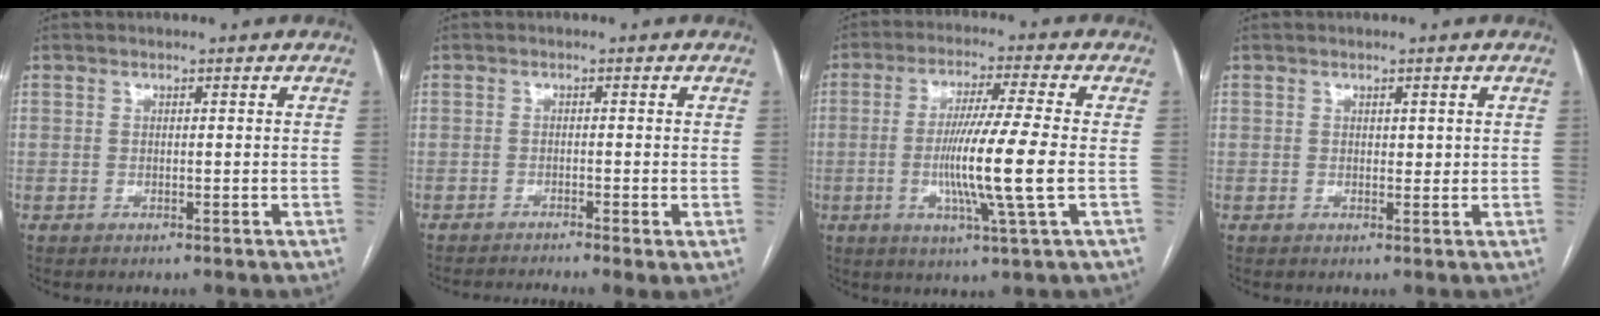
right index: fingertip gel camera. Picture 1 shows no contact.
{"total": 4.8, "force": [-3.4, 0.0, 3.3], "torque": [-0.048, -0.005, -0.057]}
{"total": 11.5, "force": [-1.8, -1.2, 11.3], "torque": [-0.216, -0.016, -0.036]}
{"total": 1.6, "force": [0.5, 1.0, 1.1], "torque": [-0.012, 0.000, 0.007]}